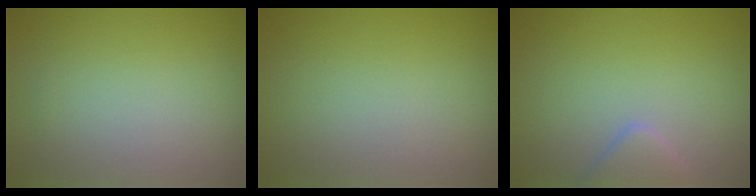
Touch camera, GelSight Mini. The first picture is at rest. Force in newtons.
{"total": 0.0}
{"total": 2.1, "press": 2.1, "slide": 0.2}